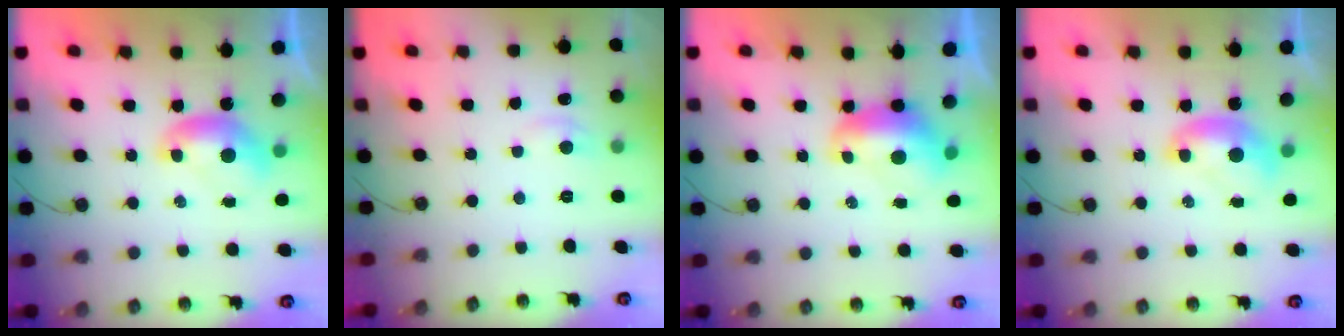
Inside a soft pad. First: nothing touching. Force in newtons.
{"total": 0.7, "press": 0.3, "slide": 0.7}
{"total": 1.8, "press": 1.6, "slide": 0.8}
{"total": 1.2, "press": 1.2, "slide": 0.0}